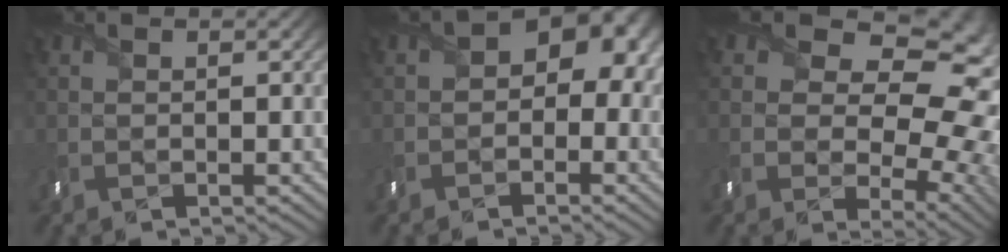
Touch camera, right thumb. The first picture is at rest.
{"total": 7.6, "force": [0.0, 5.2, 5.6], "torque": [-0.066, 0.008, -0.015]}
{"total": 16.1, "force": [4.1, 10.6, 11.4], "torque": [-0.147, 0.006, 0.087]}